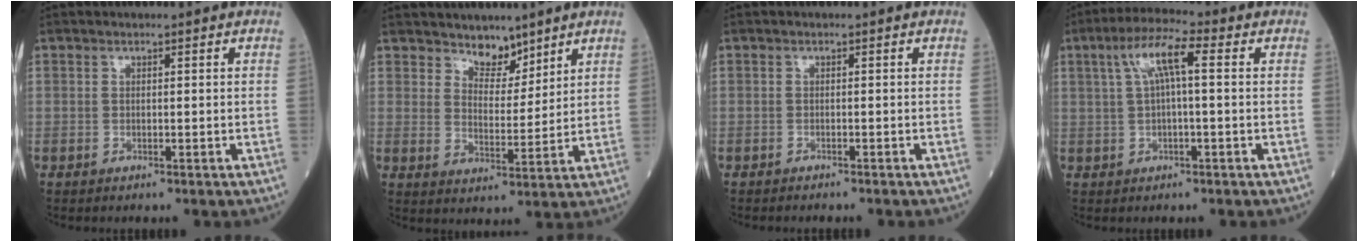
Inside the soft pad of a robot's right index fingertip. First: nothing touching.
{"total": 5.0, "force": [4.3, 2.2, 1.5], "torque": [-0.017, -0.008, 0.078]}
{"total": 2.4, "force": [-2.2, 0.3, 0.9], "torque": [-0.014, -0.001, -0.027]}
{"total": 6.9, "force": [1.8, 1.1, 6.6], "torque": [-0.129, 0.028, 0.032]}